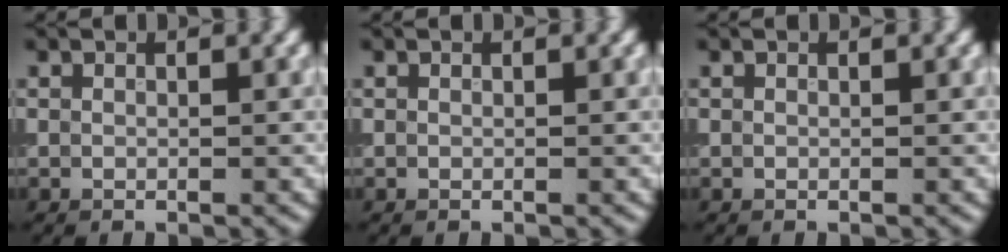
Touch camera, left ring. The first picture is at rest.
{"total": 0.0}
{"total": 0.0}